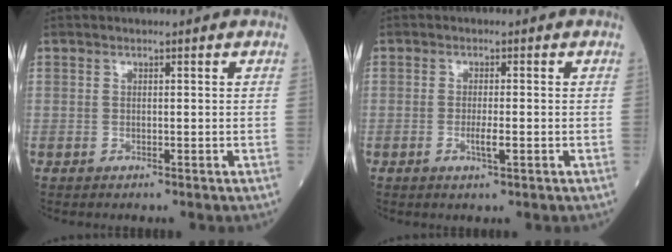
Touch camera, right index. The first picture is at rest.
{"total": 2.4, "force": [-0.7, 0.2, 2.3], "torque": [-0.044, -0.003, -0.012]}